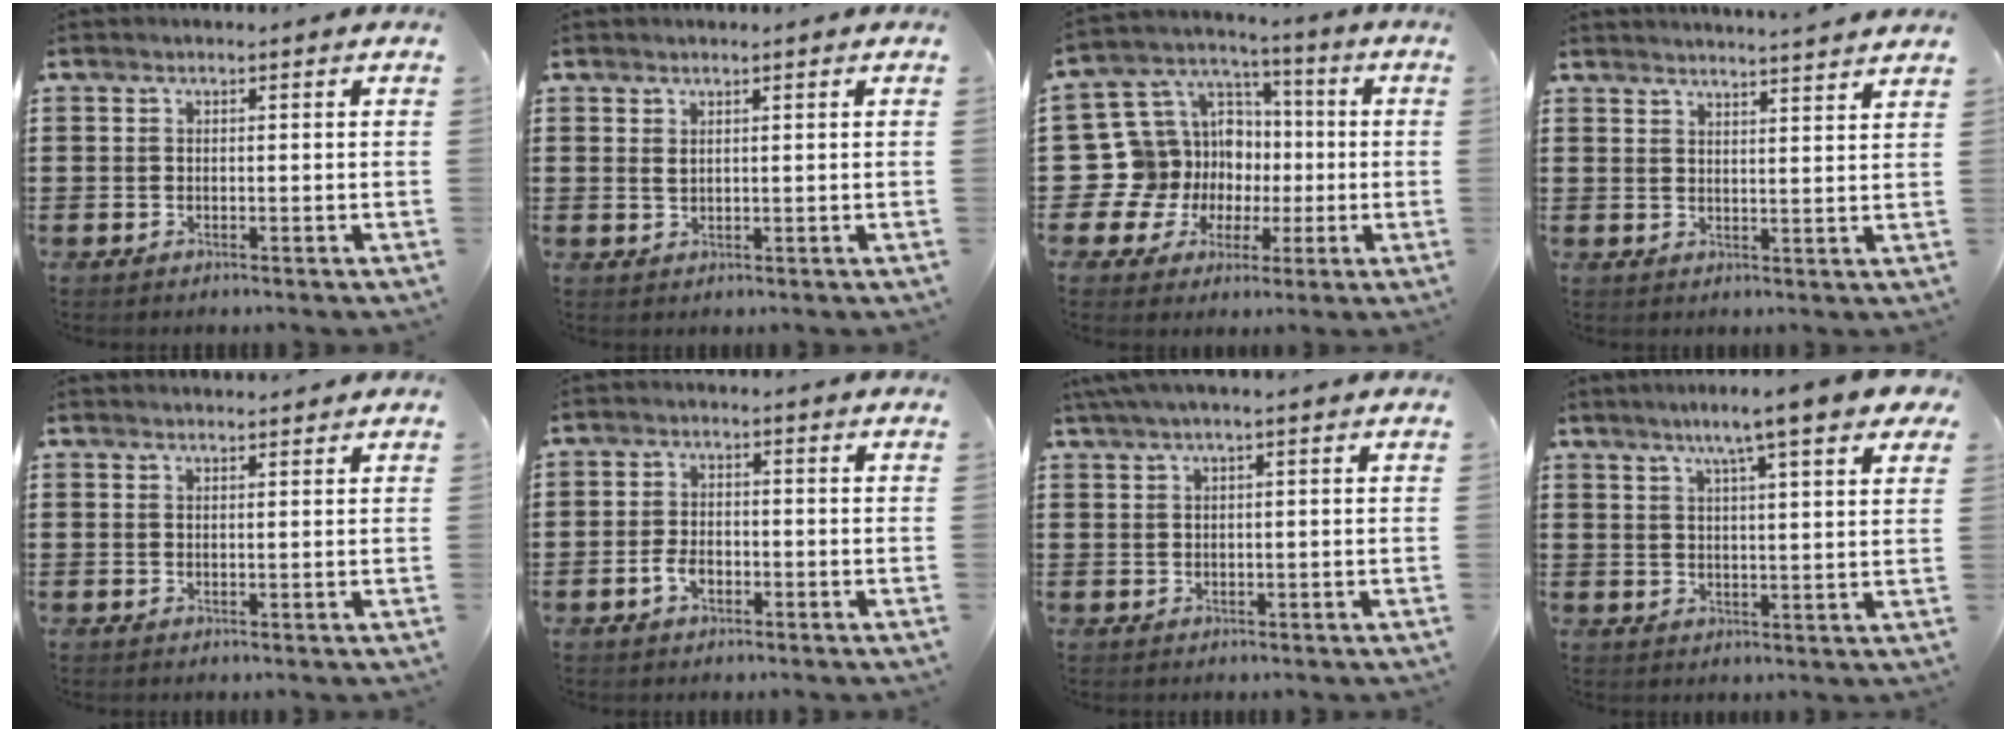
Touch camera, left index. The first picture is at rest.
{"total": 1.3, "force": [0.8, 0.5, 1.0], "torque": [-0.021, 0.003, 0.014]}
{"total": 14.3, "force": [-1.5, 13.7, 3.7], "torque": [-0.131, -0.015, 0.002]}
{"total": 3.2, "force": [3.1, -0.9, 0.1], "torque": [-0.012, -0.017, 0.056]}
{"total": 1.2, "force": [1.2, 0.0, 0.1], "torque": [-0.005, 0.000, 0.024]}
{"total": 3.2, "force": [-1.2, 1.8, 2.3], "torque": [-0.057, -0.002, -0.026]}
{"total": 1.6, "force": [0.8, 0.0, 1.4], "torque": [-0.027, 0.001, 0.015]}
{"total": 7.4, "force": [5.3, -0.1, 5.2], "torque": [-0.108, -0.010, 0.087]}